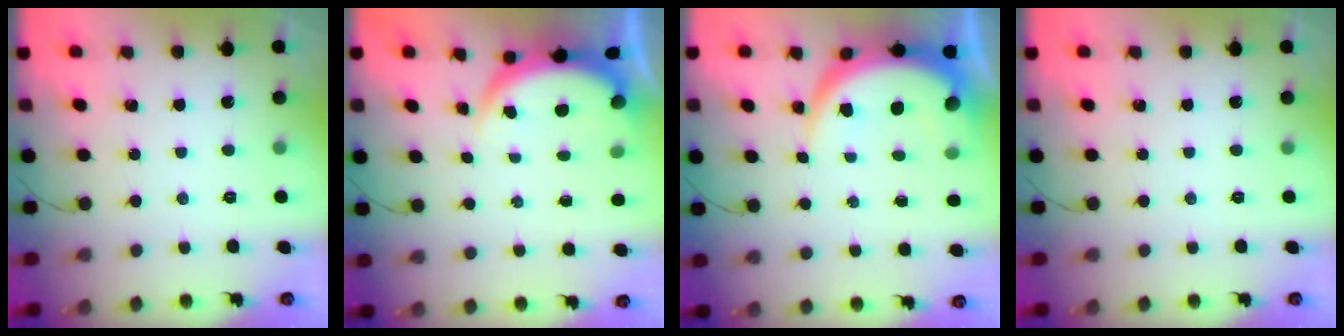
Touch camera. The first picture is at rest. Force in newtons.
{"total": 3.8, "press": 3.8, "slide": 0.2}
{"total": 8.0, "press": 8.0, "slide": 0.4}
{"total": 0.0}